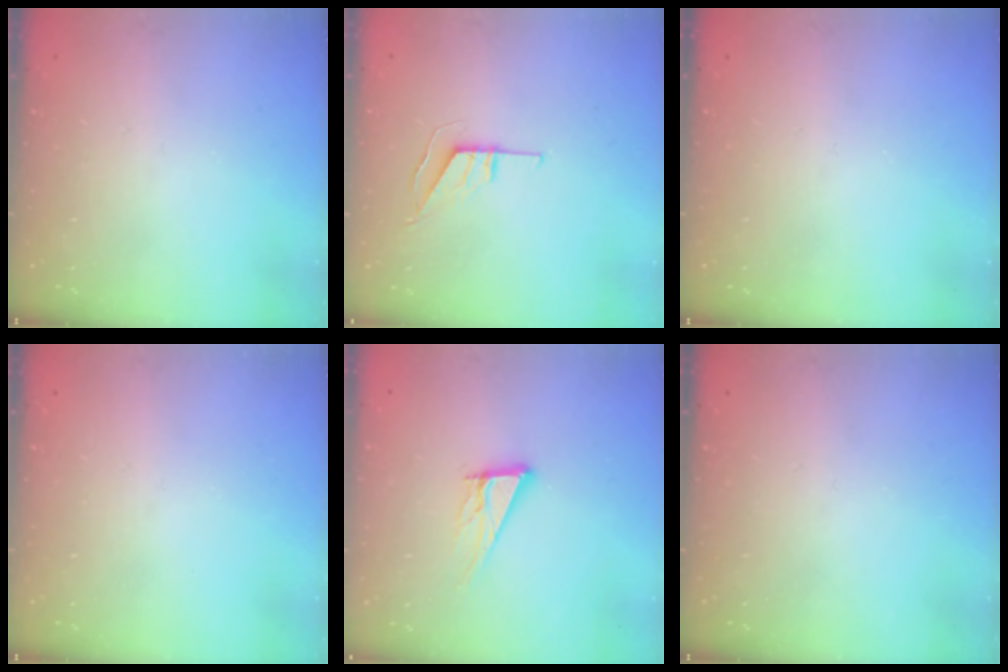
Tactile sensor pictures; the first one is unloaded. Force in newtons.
{"total": 5.5, "press": 5.5, "slide": 0.4}
{"total": 0.0}
{"total": 0.0}
{"total": 11.5, "press": 11.2, "slide": 2.6}
{"total": 0.0}